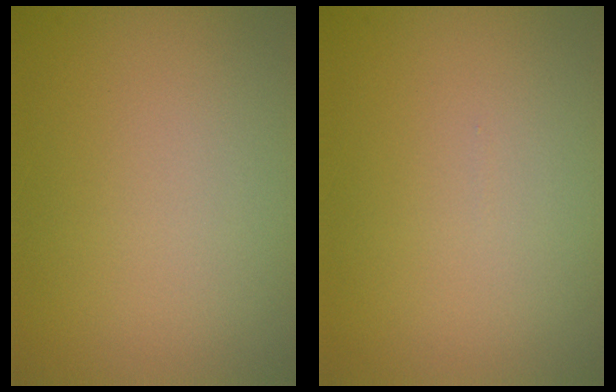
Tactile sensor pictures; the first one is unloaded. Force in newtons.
{"total": 0.0}